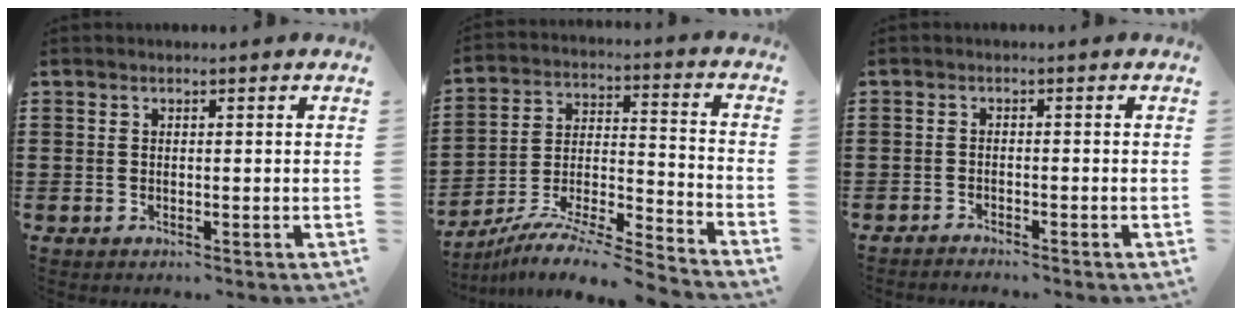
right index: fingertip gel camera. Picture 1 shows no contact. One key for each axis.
{"total": 8.1, "fx": -7.6, "fy": -0.2, "fz": 2.9, "tx": -0.049, "ty": 0.000, "tz": -0.153}
{"total": 1.1, "fx": -1.1, "fy": -0.1, "fz": -0.2, "tx": 0.002, "ty": 0.005, "tz": -0.023}